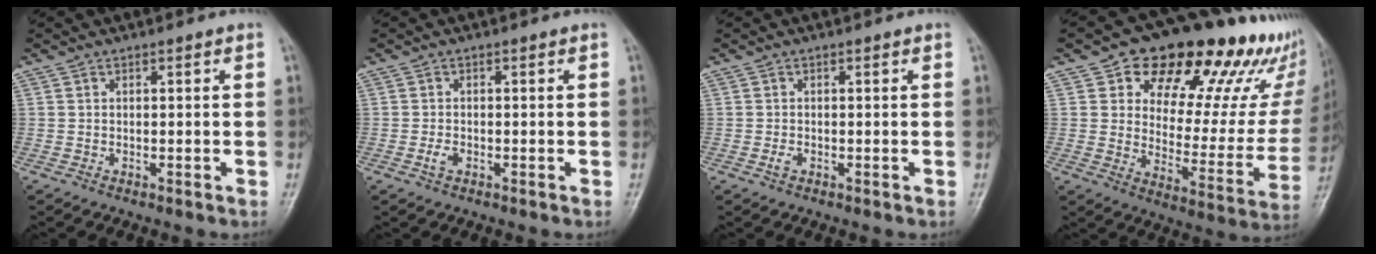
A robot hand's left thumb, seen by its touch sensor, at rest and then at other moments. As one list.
[{"total": 1.5, "force": [-0.6, 0.9, 1.1], "torque": [-0.022, 0.004, -0.012]}, {"total": 1.0, "force": [-0.3, 0.7, 0.7], "torque": [-0.014, 0.001, -0.006]}, {"total": 27.5, "force": [16.7, 13.1, 17.5], "torque": [-0.192, -0.052, 0.228]}]